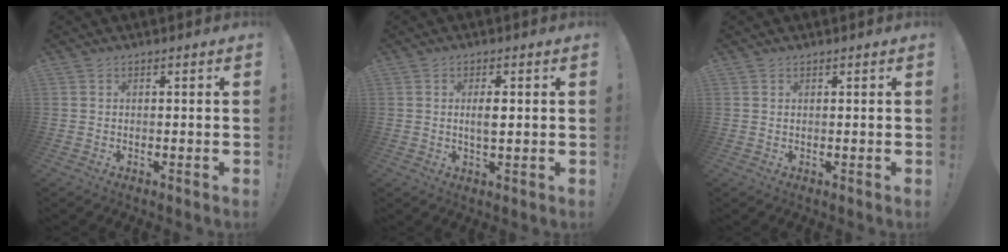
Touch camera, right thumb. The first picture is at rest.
{"total": 3.8, "force": [0.3, 1.5, 3.5], "torque": [-0.053, -0.003, 0.002]}
{"total": 0.6, "force": [0.5, 0.1, 0.2], "torque": [-0.001, -0.002, 0.009]}